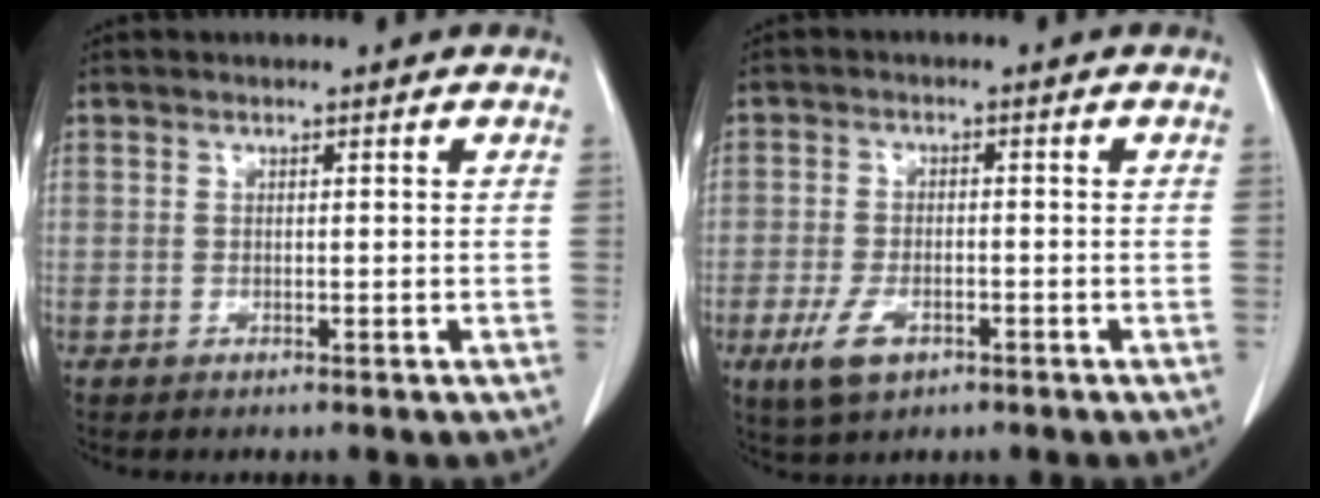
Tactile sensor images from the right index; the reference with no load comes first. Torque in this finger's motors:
{"motor_torque": [-0.08, -0.02, -0.03, -0.07]}